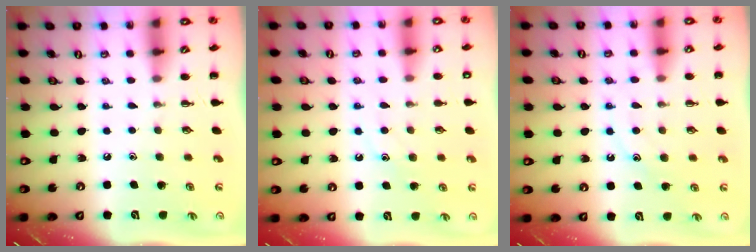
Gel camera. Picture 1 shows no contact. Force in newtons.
{"total": 10.0, "press": 9.9, "slide": 1.4}
{"total": 11.8, "press": 11.8, "slide": 1.0}